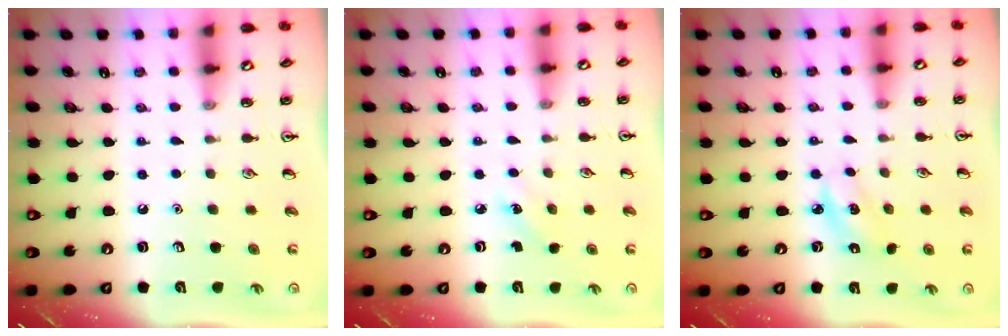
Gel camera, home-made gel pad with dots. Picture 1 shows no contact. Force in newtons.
{"total": 2.4, "press": 2.3, "slide": 0.9}
{"total": 3.0, "press": 3.0, "slide": 0.5}